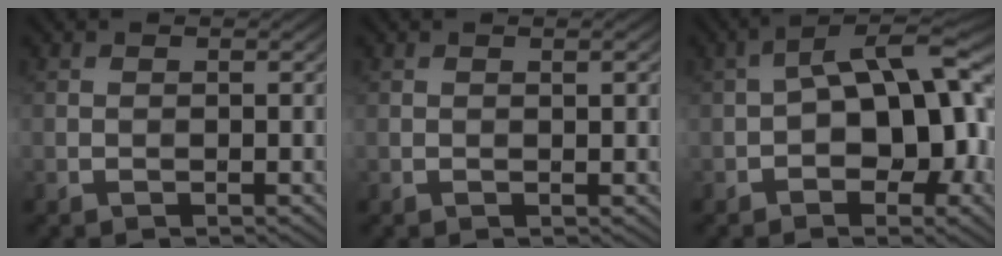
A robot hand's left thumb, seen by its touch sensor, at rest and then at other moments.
{"total": 1.0, "force": [0.4, 0.1, 0.9], "torque": [-0.015, 0.002, 0.005]}
{"total": 11.3, "force": [-1.1, 6.2, 9.4], "torque": [-0.124, 0.024, -0.029]}